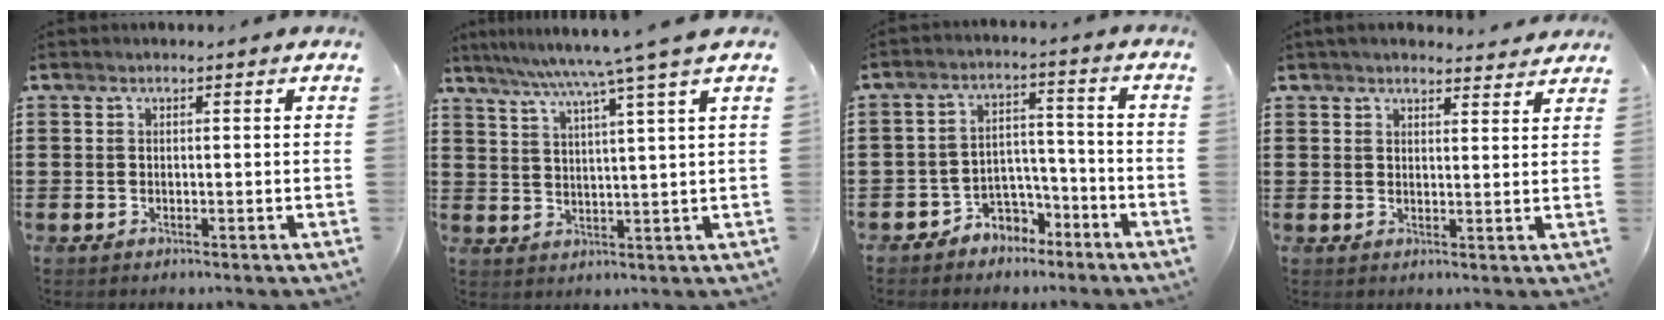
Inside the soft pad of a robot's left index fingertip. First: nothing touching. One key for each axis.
{"total": 7.2, "fx": 5.3, "fy": -1.6, "fz": 4.6, "tx": -0.106, "ty": -0.025, "tz": 0.082}
{"total": 4.6, "fx": -3.8, "fy": 2.5, "fz": 0.7, "tx": -0.022, "ty": 0.011, "tz": -0.078}
{"total": 3.0, "fx": 2.8, "fy": 0.6, "fz": 0.7, "tx": -0.020, "ty": -0.006, "tz": 0.052}